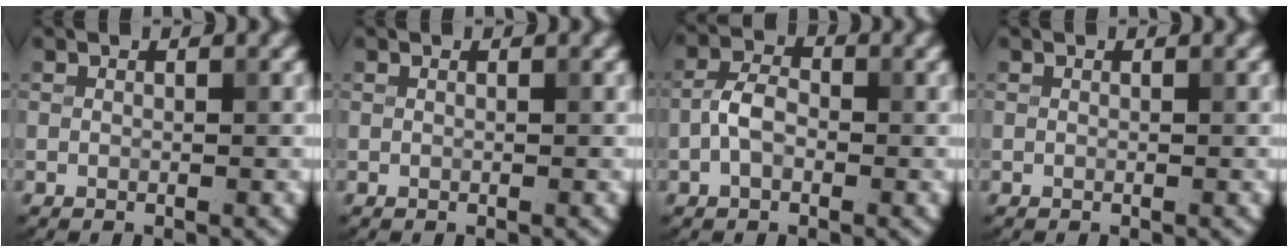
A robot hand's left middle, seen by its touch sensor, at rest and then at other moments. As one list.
[{"total": 0.0}, {"total": 2.9, "force": [-0.9, 1.8, 2.1], "torque": [-0.040, 0.008, -0.025]}, {"total": 0.0}]